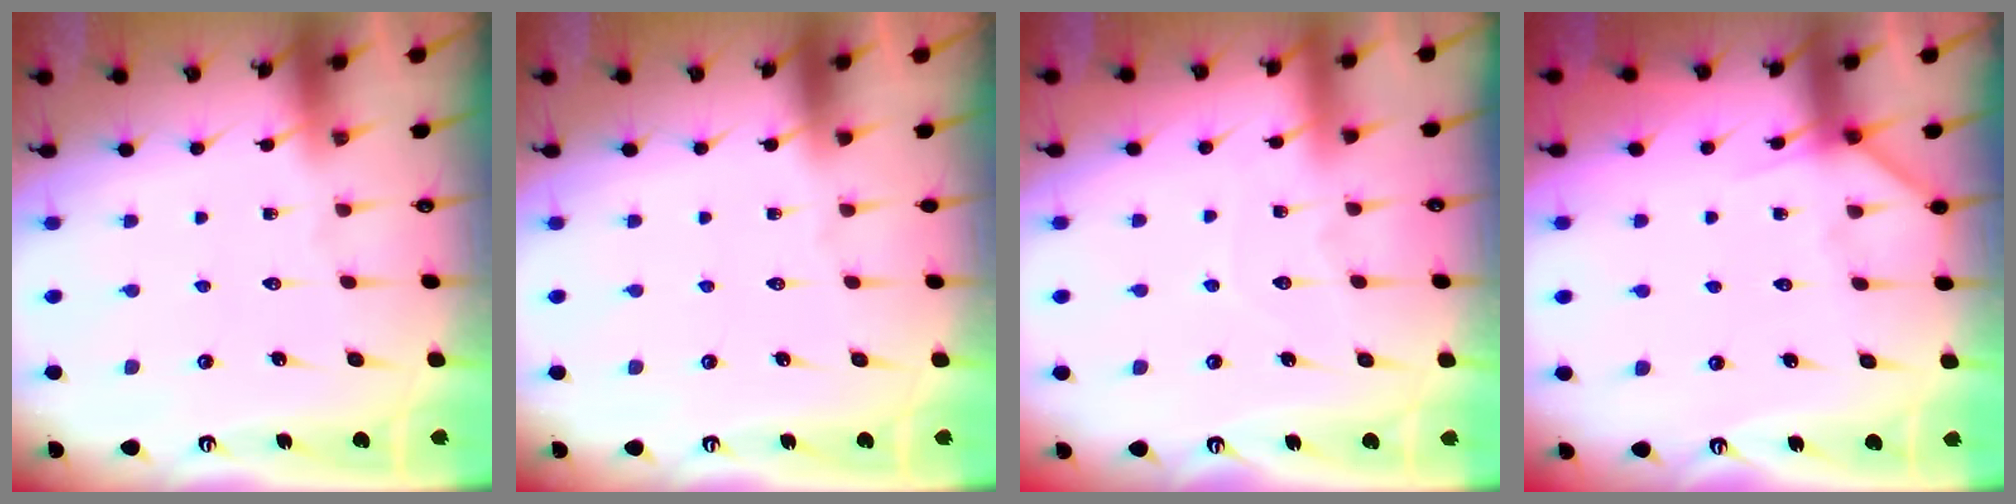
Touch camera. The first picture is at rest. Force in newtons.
{"total": 0.0}
{"total": 4.5, "press": 4.4, "slide": 0.5}
{"total": 5.6, "press": 5.6, "slide": 0.6}